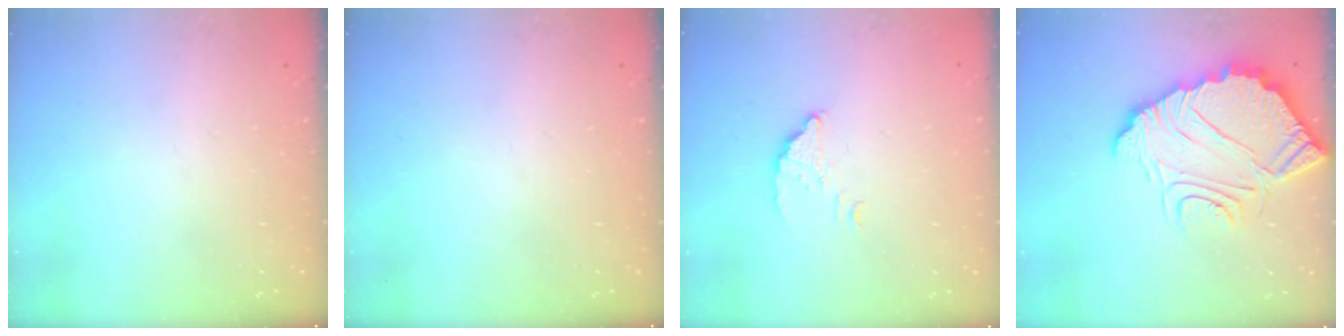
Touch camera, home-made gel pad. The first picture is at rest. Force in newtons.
{"total": 0.0}
{"total": 2.2, "press": 2.2, "slide": 0.0}
{"total": 11.7, "press": 11.7, "slide": 0.9}